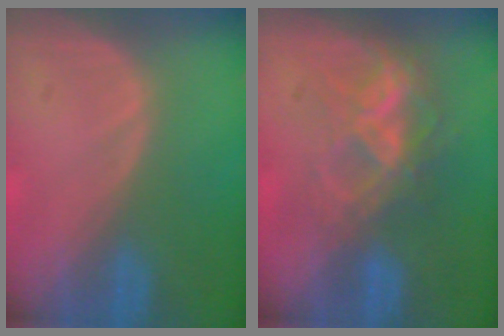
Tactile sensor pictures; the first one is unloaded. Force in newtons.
{"total": 7.3, "press": 6.1, "slide": 3.9}